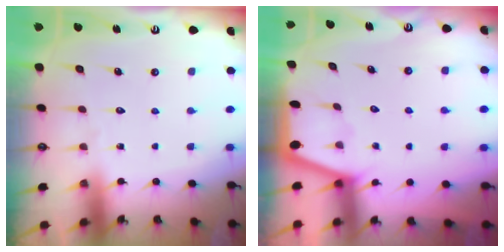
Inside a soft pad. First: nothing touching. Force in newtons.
{"total": 1.1, "press": 1.0, "slide": 0.2}